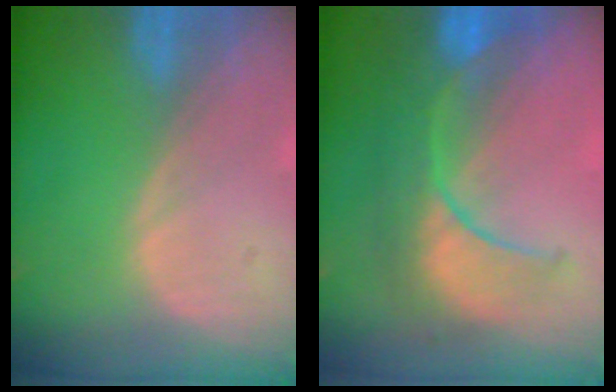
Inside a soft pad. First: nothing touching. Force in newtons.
{"total": 9.2, "press": 9.0, "slide": 2.3}